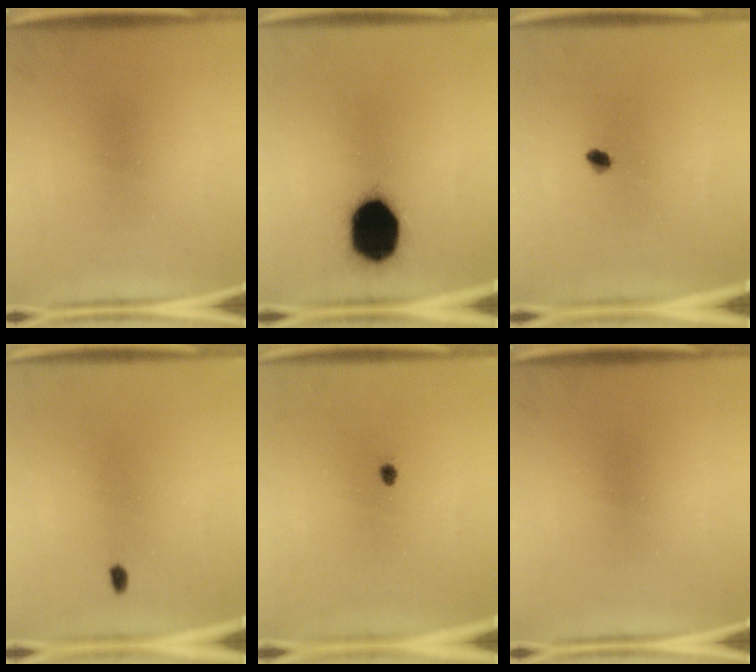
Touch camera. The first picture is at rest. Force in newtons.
{"total": 19.1}
{"total": 1.9}
{"total": 1.1}
{"total": 1.0}
{"total": 0.0}